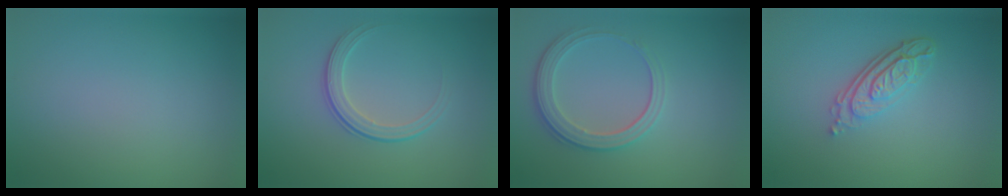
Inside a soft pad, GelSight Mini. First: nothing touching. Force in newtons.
{"total": 2.1, "press": 1.5, "slide": 1.5}
{"total": 3.2, "press": 2.6, "slide": 1.9}
{"total": 4.0, "press": 2.9, "slide": 2.7}